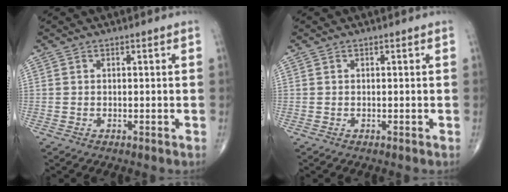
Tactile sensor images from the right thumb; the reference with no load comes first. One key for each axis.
{"total": 0.0}